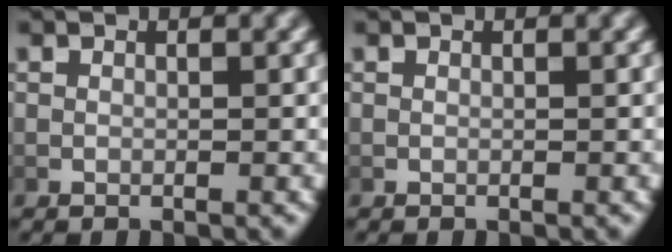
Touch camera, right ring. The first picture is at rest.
{"total": 0.0}